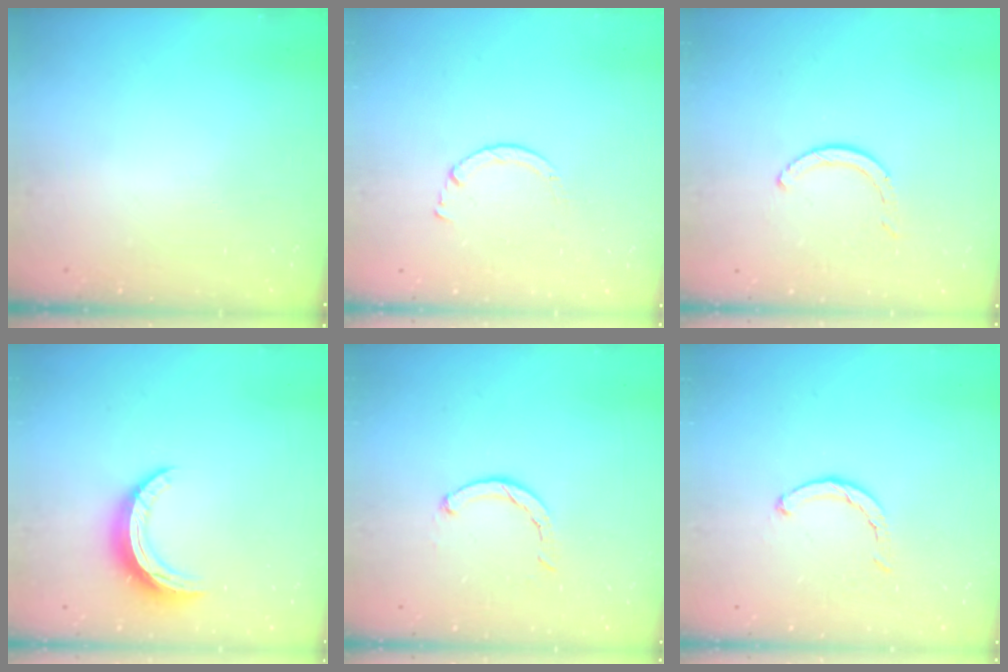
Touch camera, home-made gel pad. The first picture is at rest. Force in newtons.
{"total": 1.7, "press": 1.7, "slide": 0.2}
{"total": 2.9, "press": 2.9, "slide": 0.4}
{"total": 9.4, "press": 9.4, "slide": 0.7}
{"total": 2.5, "press": 2.5, "slide": 0.4}
{"total": 2.7, "press": 2.7, "slide": 0.4}